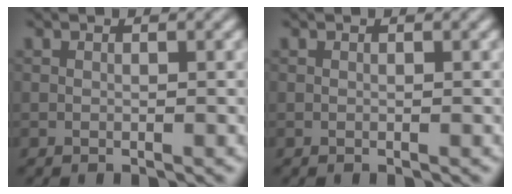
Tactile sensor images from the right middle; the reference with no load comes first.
{"total": 0.0}